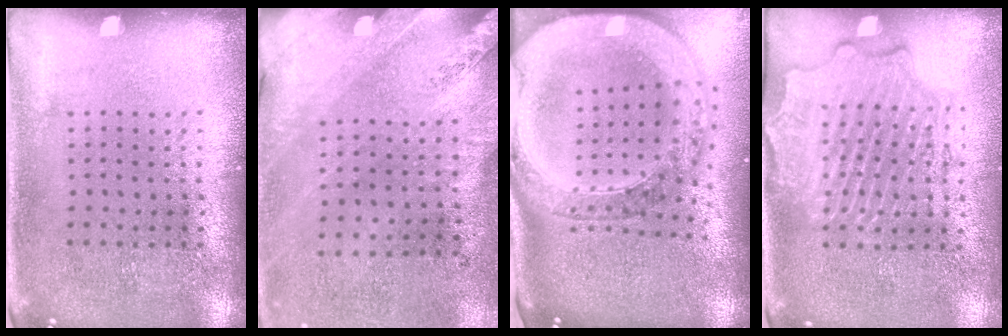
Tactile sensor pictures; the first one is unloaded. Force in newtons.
{"total": 2.4, "press": 2.1, "slide": 1.3}
{"total": 4.0, "press": 3.1, "slide": 2.5}
{"total": 2.3, "press": 2.2, "slide": 0.5}